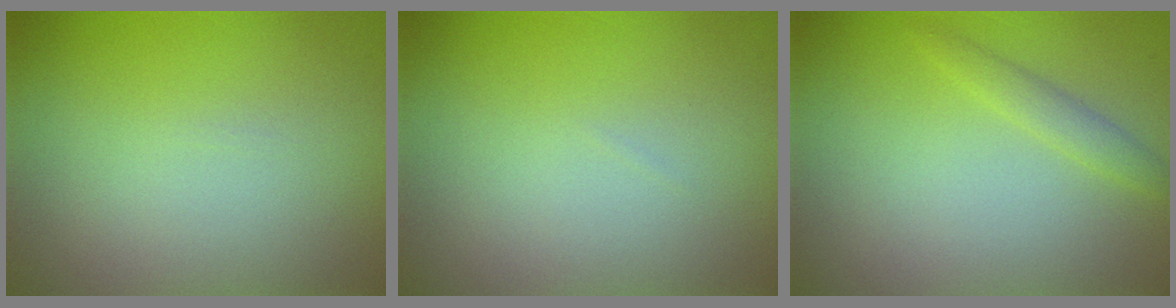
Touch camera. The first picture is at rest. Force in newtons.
{"total": 0.0}
{"total": 1.4, "press": 1.4, "slide": 0.1}